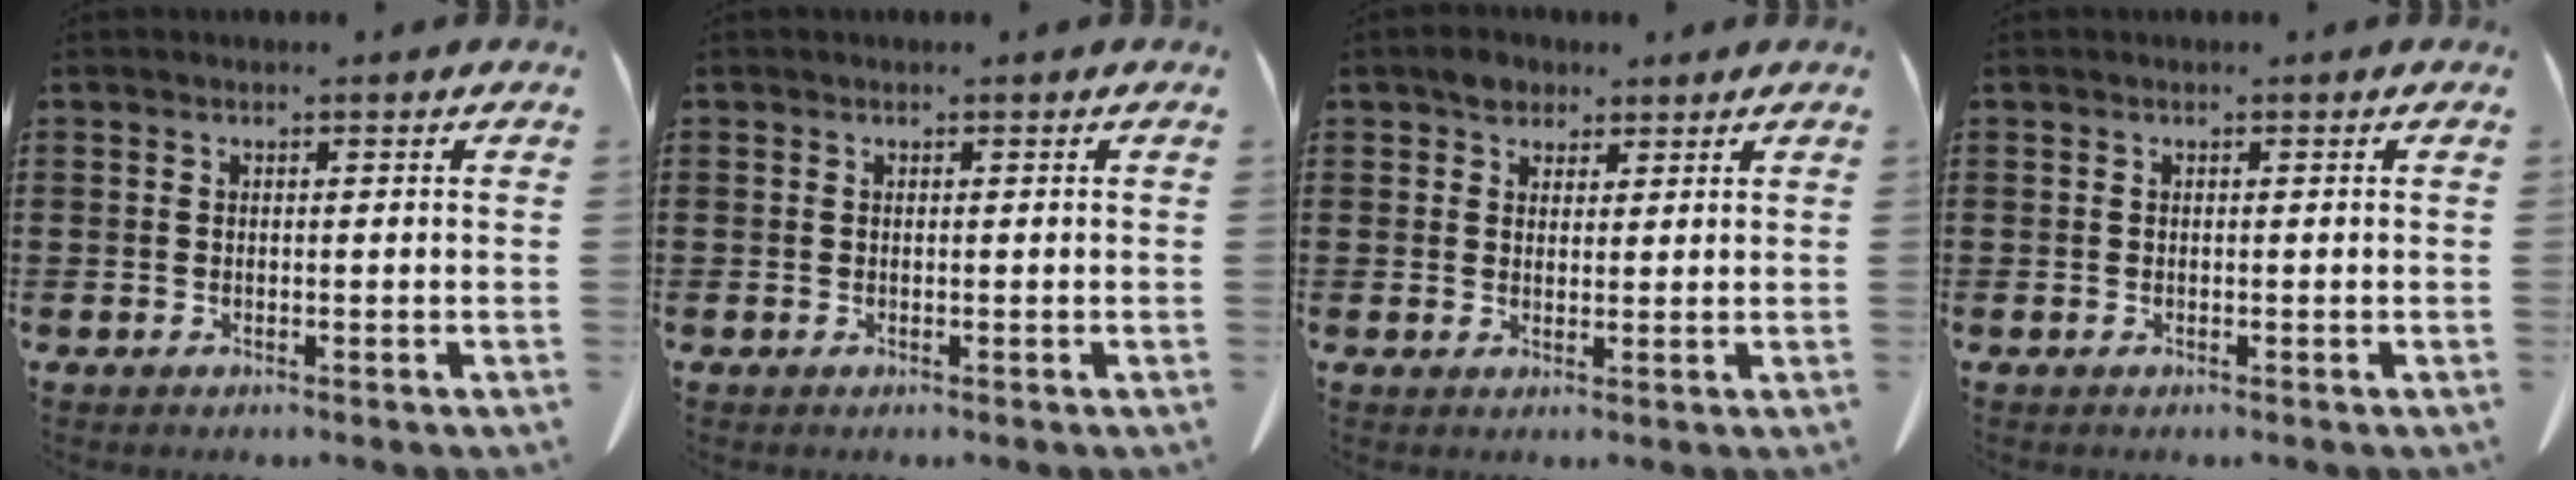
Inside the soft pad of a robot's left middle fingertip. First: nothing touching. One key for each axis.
{"total": 0.0}
{"total": 3.0, "fx": 2.3, "fy": 1.8, "fz": 0.6, "tx": -0.011, "ty": 0.003, "tz": 0.044}
{"total": 0.0}